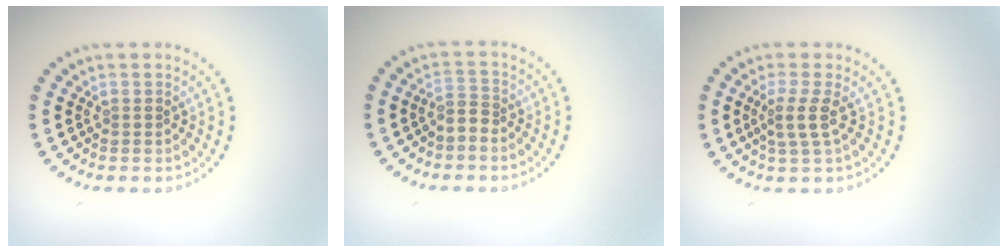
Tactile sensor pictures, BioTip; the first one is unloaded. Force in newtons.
{"total": 1.6, "press": 1.2, "slide": 1.0}
{"total": 2.3, "press": 1.8, "slide": 1.5}